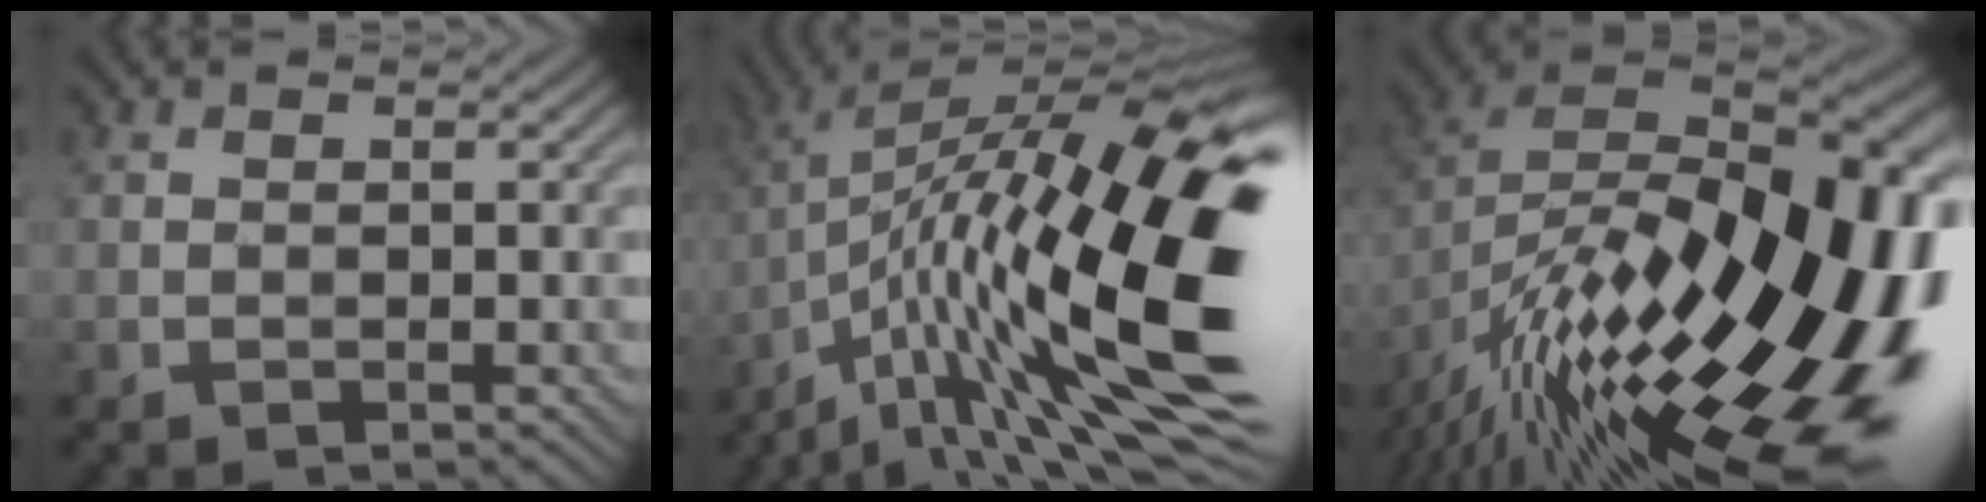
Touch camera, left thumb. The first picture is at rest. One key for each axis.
{"total": 21.4, "fx": -3.8, "fy": 7.2, "fz": 19.8, "tx": -0.329, "ty": -0.002, "tz": -0.069}
{"total": 20.9, "fx": -7.2, "fy": 8.8, "fz": 17.5, "tx": -0.281, "ty": 0.001, "tz": -0.126}